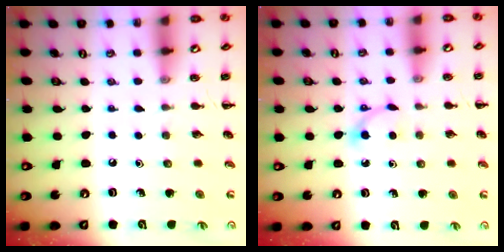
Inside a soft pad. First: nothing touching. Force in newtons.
{"total": 3.4, "press": 3.3, "slide": 1.0}